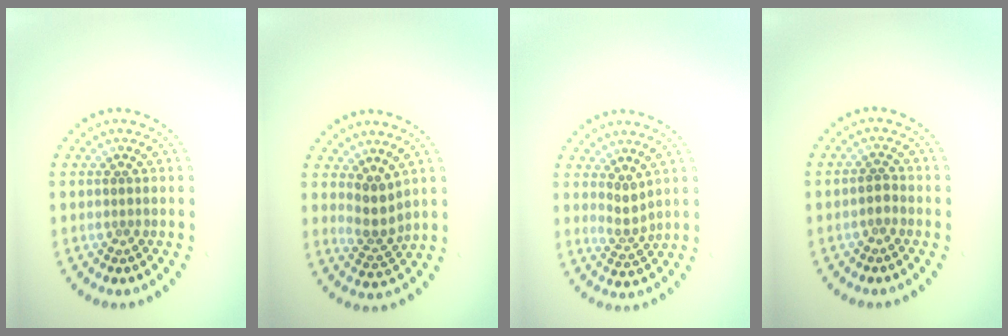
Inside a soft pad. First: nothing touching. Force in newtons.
{"total": 2.5, "press": 2.0, "slide": 1.6}
{"total": 1.8, "press": 1.2, "slide": 1.3}
{"total": 1.2, "press": 1.1, "slide": 0.4}